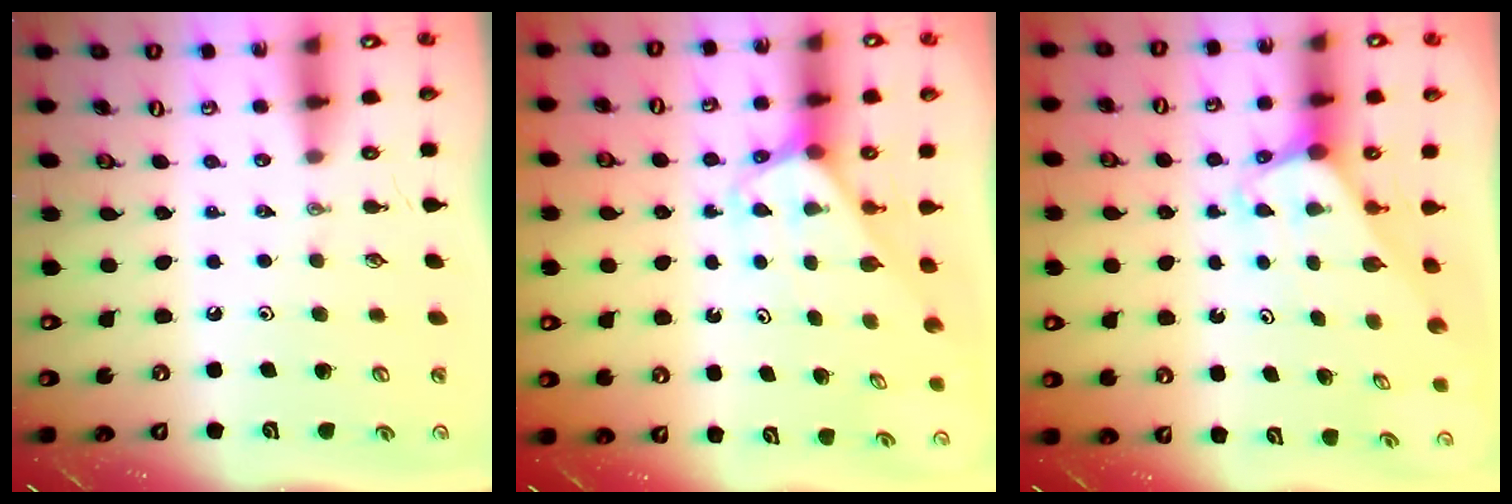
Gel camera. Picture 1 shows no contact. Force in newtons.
{"total": 2.8, "press": 2.8, "slide": 0.1}
{"total": 2.0, "press": 2.0, "slide": 0.1}